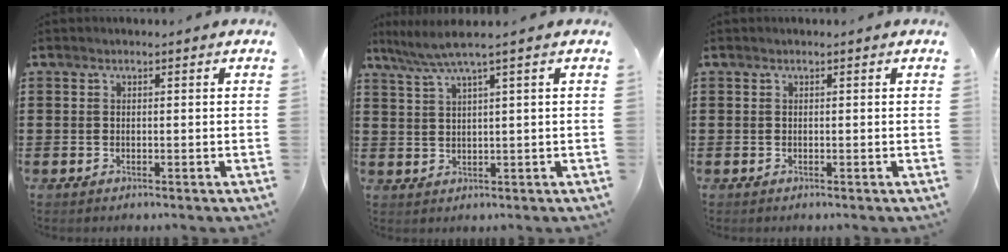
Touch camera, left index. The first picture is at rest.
{"total": 4.0, "force": [2.3, -0.6, 3.2], "torque": [-0.069, -0.009, 0.038]}
{"total": 0.0}